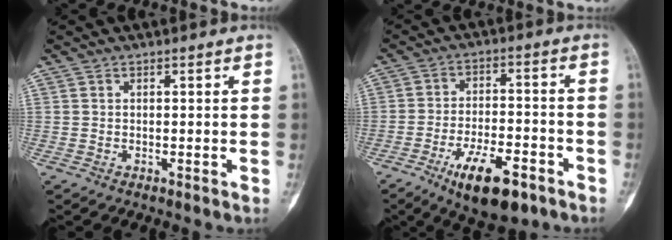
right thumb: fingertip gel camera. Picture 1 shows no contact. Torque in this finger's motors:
{"motor_torque": [2.55, 0.13, 1.21, -1.56, 0.20]}